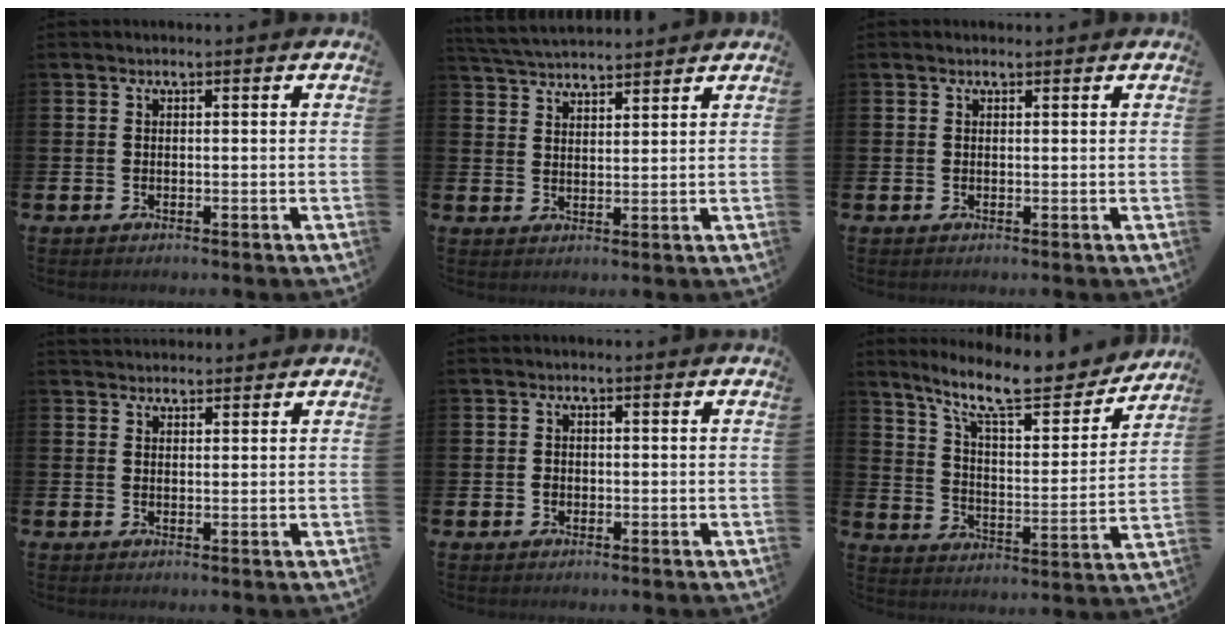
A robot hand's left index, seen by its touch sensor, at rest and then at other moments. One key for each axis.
{"total": 4.2, "fx": 4.2, "fy": 0.4, "fz": 0.3, "tx": -0.022, "ty": -0.021, "tz": 0.077}
{"total": 0.6, "fx": 0.5, "fy": 0.2, "fz": 0.2, "tx": 0.002, "ty": 0.000, "tz": 0.008}
{"total": 2.2, "fx": 2.1, "fy": 0.6, "fz": -0.1, "tx": 0.009, "ty": -0.009, "tz": 0.036}
{"total": 1.1, "fx": -0.2, "fy": 0.9, "fz": 0.7, "tx": -0.007, "ty": 0.004, "tz": -0.006}
{"total": 12.4, "fx": 10.6, "fy": 2.5, "fz": 6.0, "tx": -0.130, "ty": -0.067, "tz": 0.179}